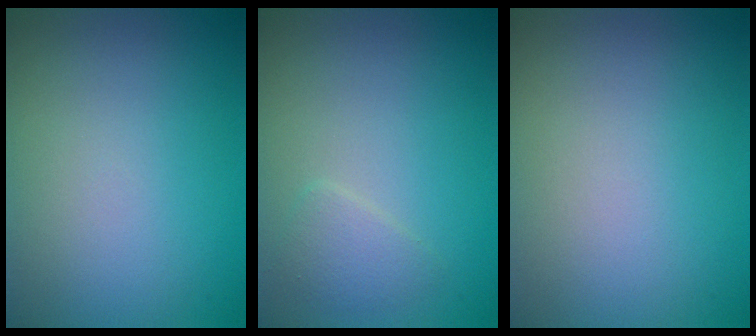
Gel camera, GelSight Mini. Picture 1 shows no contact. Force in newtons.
{"total": 1.5, "press": 1.5, "slide": 0.1}
{"total": 0.0}